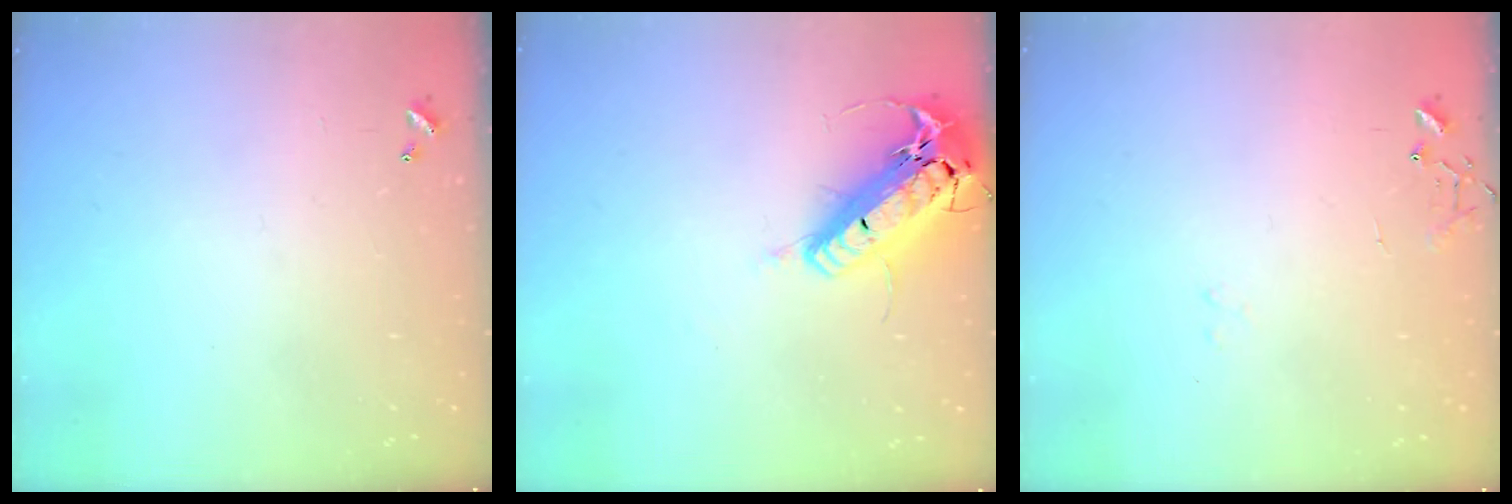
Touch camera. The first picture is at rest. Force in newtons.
{"total": 22.0, "press": 21.5, "slide": 4.5}
{"total": 8.0, "press": 8.0, "slide": 0.9}